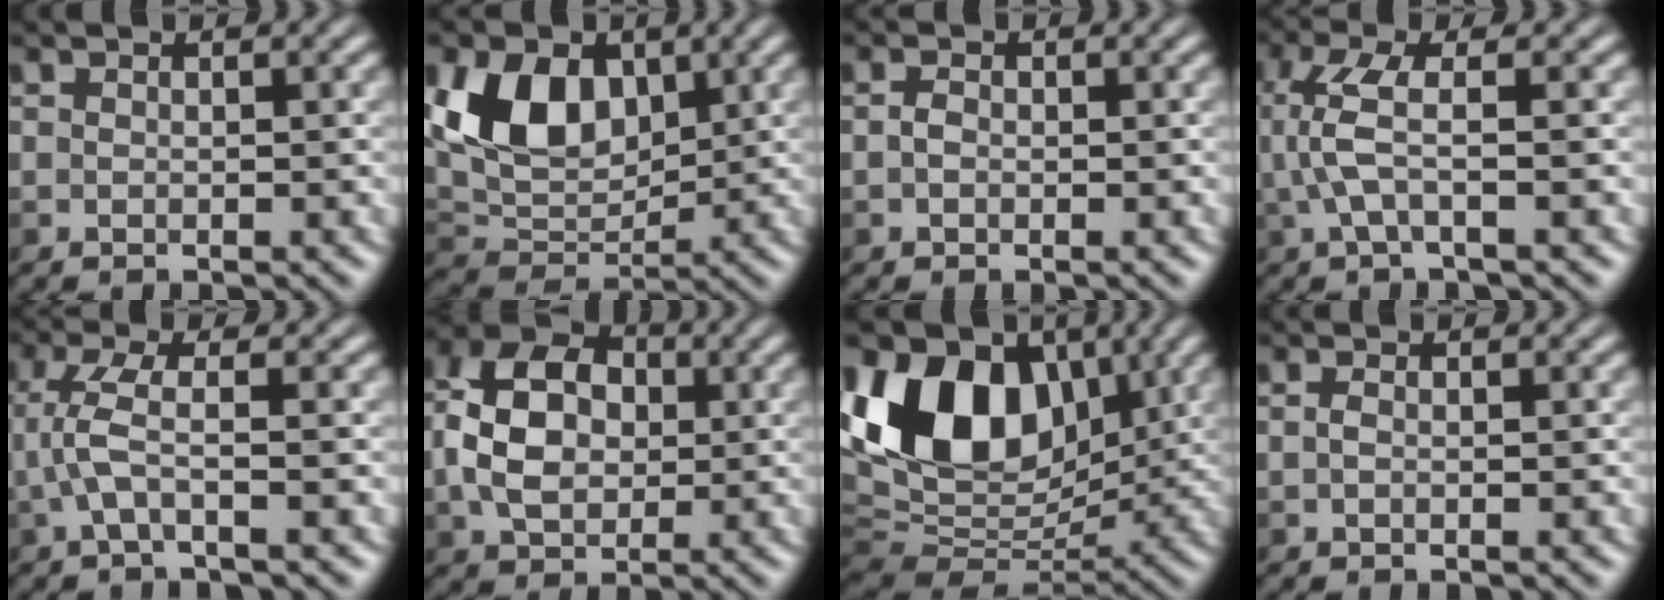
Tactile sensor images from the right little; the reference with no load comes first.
{"total": 7.2, "force": [1.7, 5.0, 4.9], "torque": [-0.096, -0.010, 0.024]}
{"total": 1.3, "force": [-0.9, 0.7, 0.7], "torque": [-0.016, 0.002, -0.018]}
{"total": 4.2, "force": [-0.7, 1.2, 3.9], "torque": [-0.102, 0.003, -0.013]}
{"total": 3.5, "force": [-1.2, 0.5, 3.2], "torque": [-0.084, 0.005, -0.026]}
{"total": 7.2, "force": [-0.7, 5.2, 4.9], "torque": [-0.102, 0.008, -0.018]}
{"total": 13.2, "force": [4.5, 8.7, 8.8], "torque": [-0.155, 0.031, 0.073]}
{"total": 0.9, "force": [-0.6, 0.4, 0.6], "torque": [-0.015, 0.001, -0.011]}